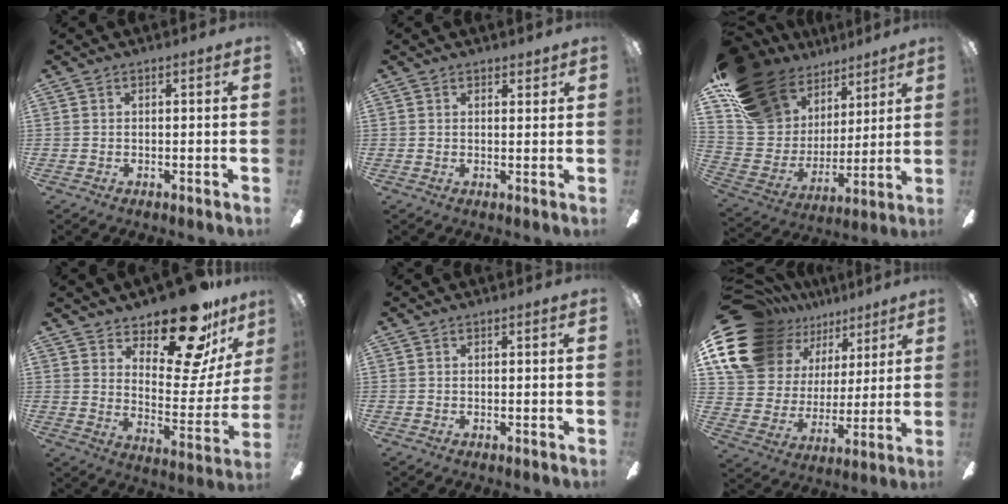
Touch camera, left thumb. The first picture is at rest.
{"total": 1.5, "force": [1.3, 0.8, 0.3], "torque": [0.003, -0.002, 0.022]}
{"total": 21.3, "force": [13.7, 13.6, 8.8], "torque": [-0.177, -0.068, 0.279]}
{"total": 19.6, "force": [15.3, 6.7, 10.3], "torque": [-0.141, -0.119, 0.255]}
{"total": 0.0}
{"total": 19.2, "force": [11.8, 13.0, 7.7], "torque": [-0.158, -0.068, 0.231]}